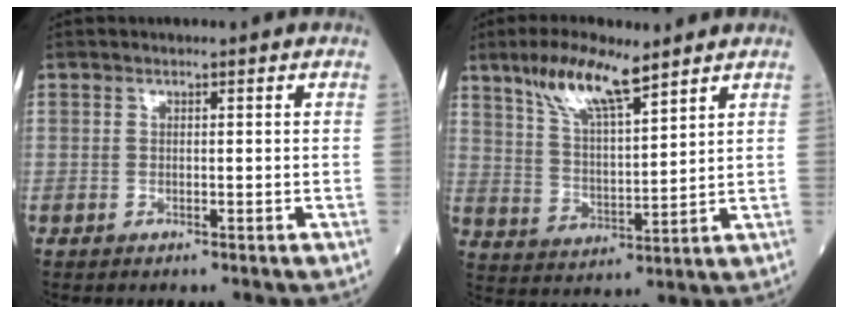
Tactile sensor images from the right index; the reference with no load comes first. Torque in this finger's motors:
{"motor_torque": [0.91, 1.23, 0.18, 0.05]}